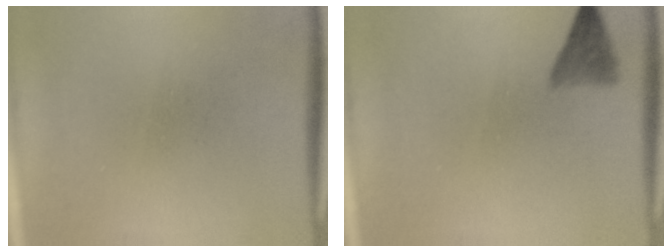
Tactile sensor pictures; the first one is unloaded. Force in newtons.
{"total": 2.8}